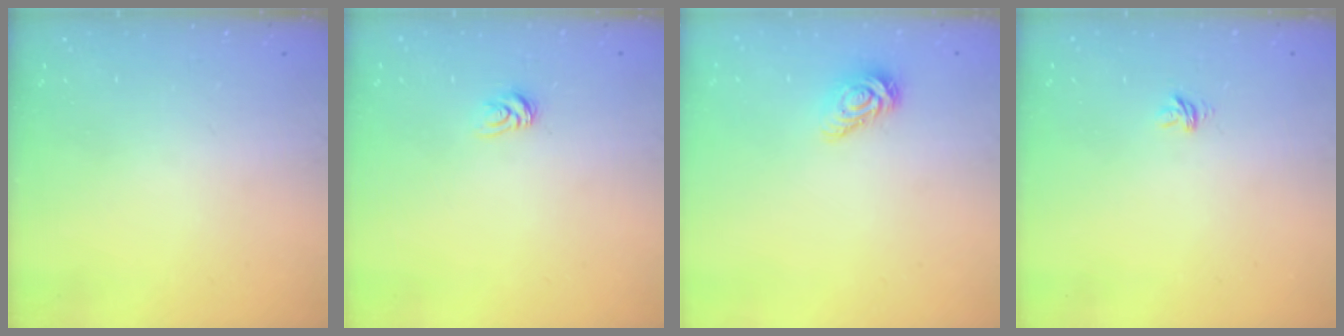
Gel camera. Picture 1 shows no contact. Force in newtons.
{"total": 3.9, "press": 3.9, "slide": 0.2}
{"total": 7.2, "press": 7.2, "slide": 0.2}
{"total": 3.9, "press": 3.9, "slide": 0.2}